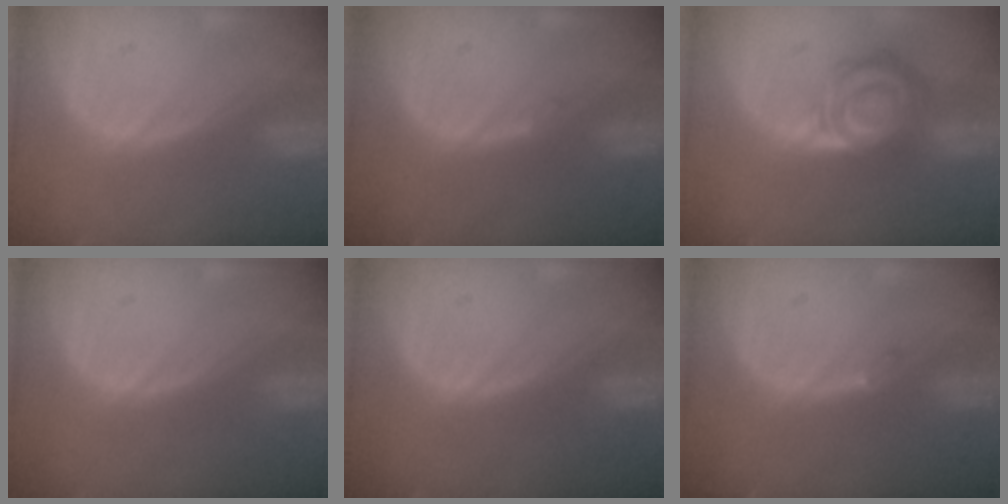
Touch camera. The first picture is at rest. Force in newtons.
{"total": 0.6, "press": 0.5, "slide": 0.3}
{"total": 8.0, "press": 7.1, "slide": 3.6}
{"total": 0.0}
{"total": 0.0}
{"total": 0.8, "press": 0.8, "slide": 0.2}